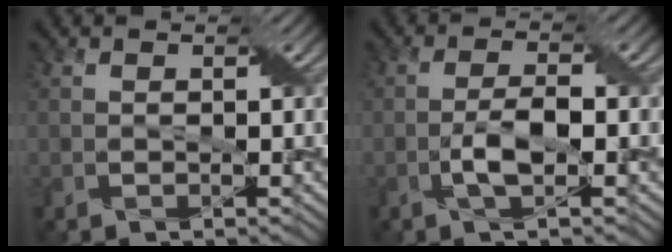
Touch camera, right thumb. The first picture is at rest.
{"total": 3.7, "force": [-1.4, 1.1, 3.3], "torque": [-0.070, 0.008, -0.031]}